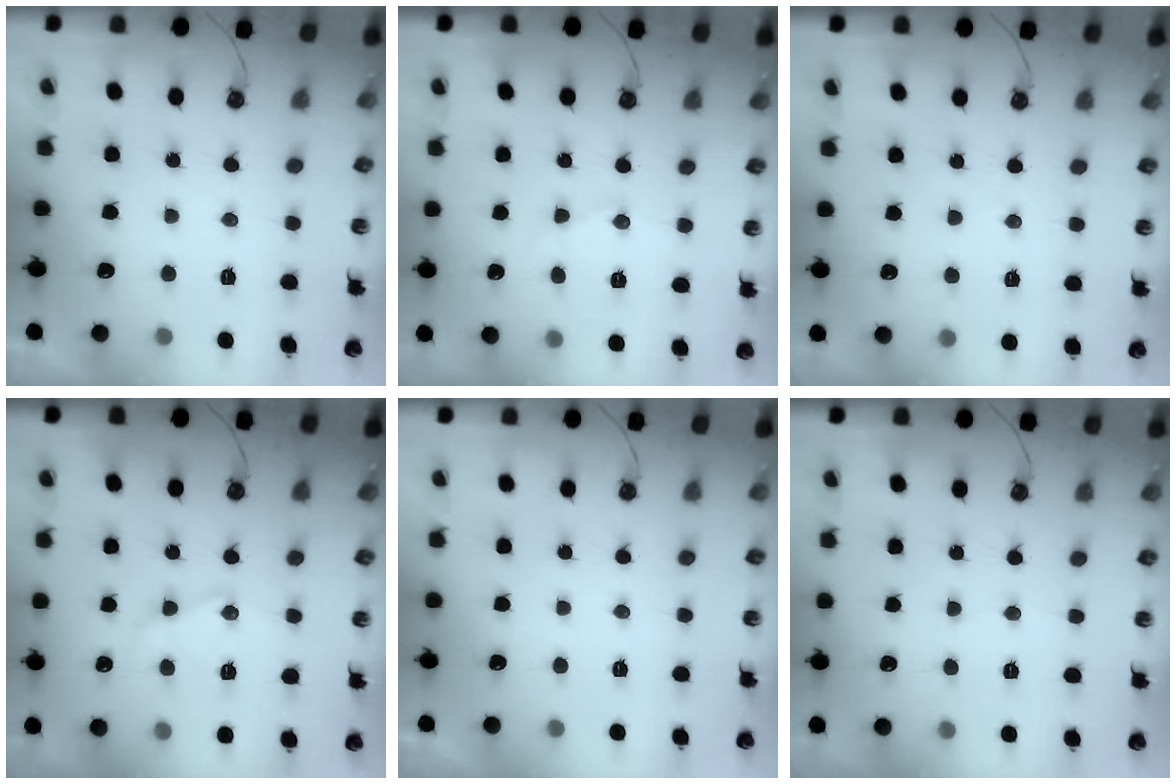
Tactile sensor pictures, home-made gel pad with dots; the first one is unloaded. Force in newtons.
{"total": 8.9, "press": 8.9, "slide": 0.4}
{"total": 2.7, "press": 2.6, "slide": 0.5}
{"total": 12.4, "press": 12.3, "slide": 1.0}
{"total": 0.0}
{"total": 5.3, "press": 5.2, "slide": 0.8}